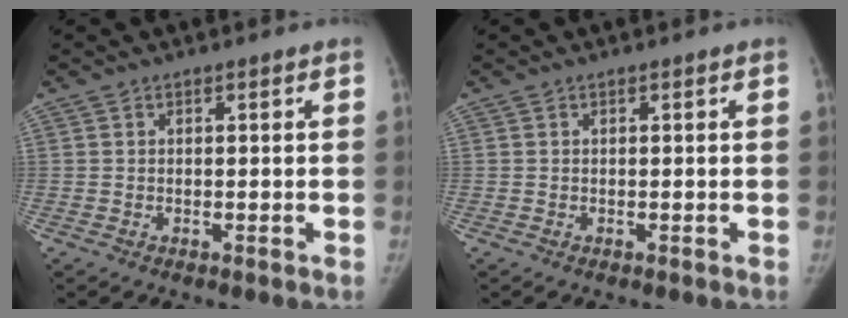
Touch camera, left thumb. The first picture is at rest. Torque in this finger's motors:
{"motor_torque": [0.00, 0.00, 0.09, -0.09, 0.00]}